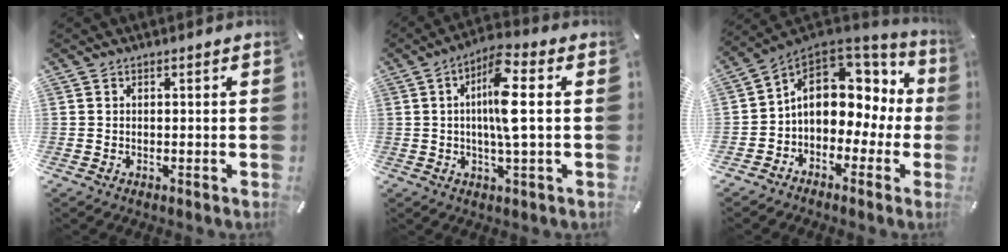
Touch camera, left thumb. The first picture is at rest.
{"total": 10.3, "force": [1.0, 1.8, 10.1], "torque": [-0.198, -0.001, 0.010]}
{"total": 12.0, "force": [2.3, 9.1, 7.4], "torque": [-0.123, -0.007, 0.043]}